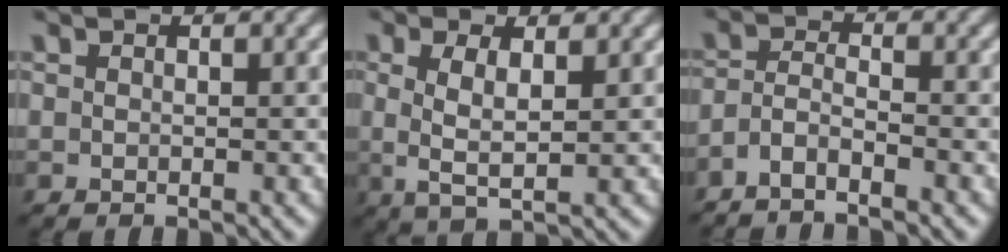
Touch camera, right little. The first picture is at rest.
{"total": 3.9, "force": [0.3, 1.7, 3.5], "torque": [-0.071, -0.009, 0.011]}
{"total": 4.1, "force": [-2.9, 2.3, 1.8], "torque": [-0.045, -0.022, -0.048]}